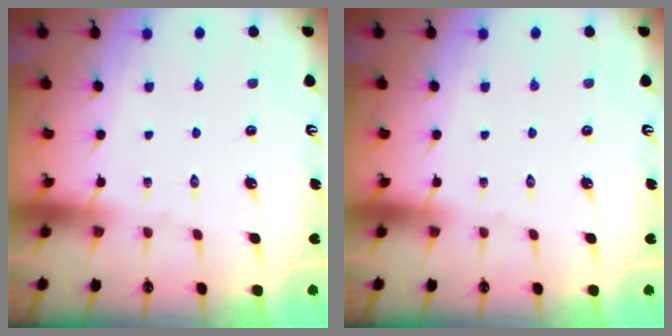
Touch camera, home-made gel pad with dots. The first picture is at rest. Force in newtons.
{"total": 0.0}